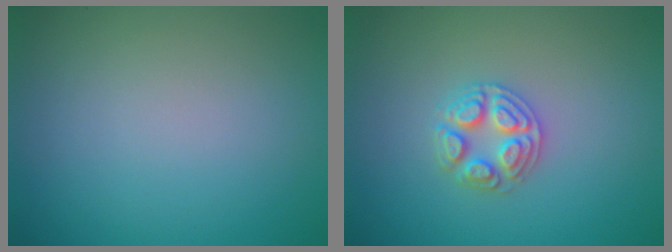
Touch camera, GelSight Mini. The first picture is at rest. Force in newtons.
{"total": 3.4, "press": 3.4, "slide": 0.5}